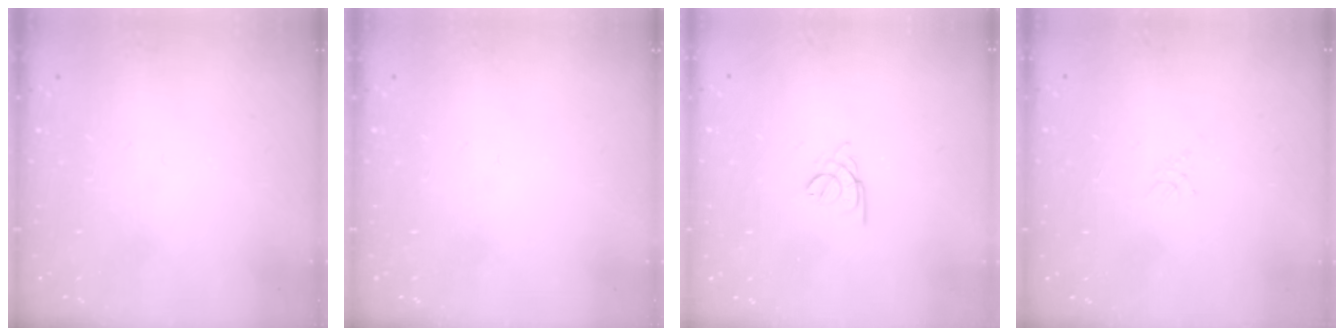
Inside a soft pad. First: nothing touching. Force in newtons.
{"total": 0.0}
{"total": 1.8, "press": 1.7, "slide": 0.5}
{"total": 1.1, "press": 1.1, "slide": 0.3}